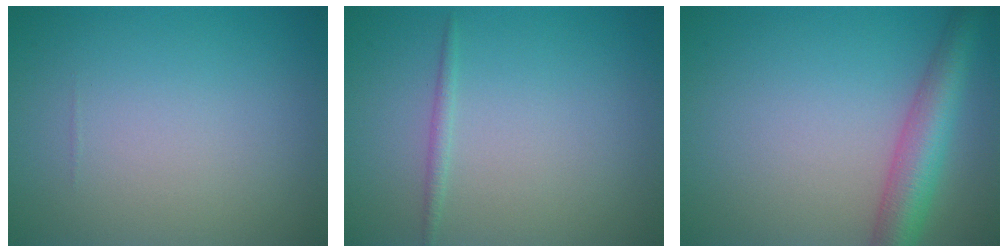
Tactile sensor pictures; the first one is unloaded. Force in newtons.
{"total": 0.8, "press": 0.8, "slide": 0.1}
{"total": 5.1, "press": 5.1, "slide": 0.2}